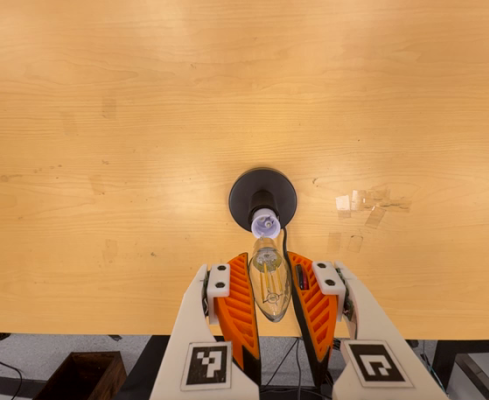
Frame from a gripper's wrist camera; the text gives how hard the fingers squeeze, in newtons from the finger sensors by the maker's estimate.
{"total": 10.4, "left": 10.0, "right": 10.7}